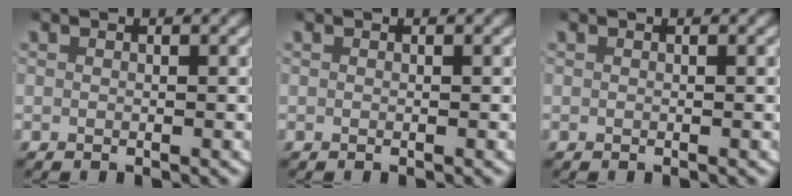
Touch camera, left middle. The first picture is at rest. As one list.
[{"total": 0.0}, {"total": 0.0}]